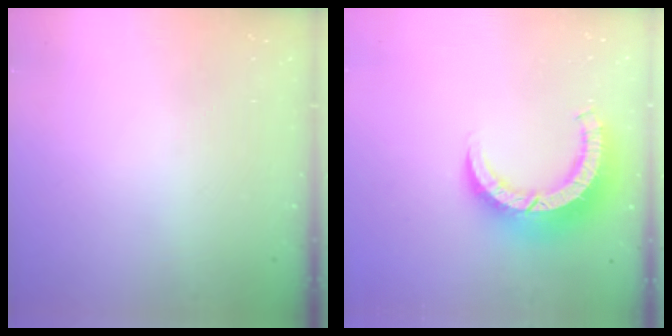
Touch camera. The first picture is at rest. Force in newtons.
{"total": 10.9, "press": 10.8, "slide": 1.2}